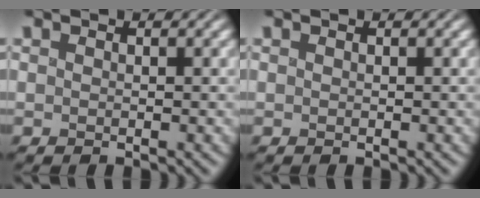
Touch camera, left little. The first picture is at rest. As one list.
[{"total": 0.0}]